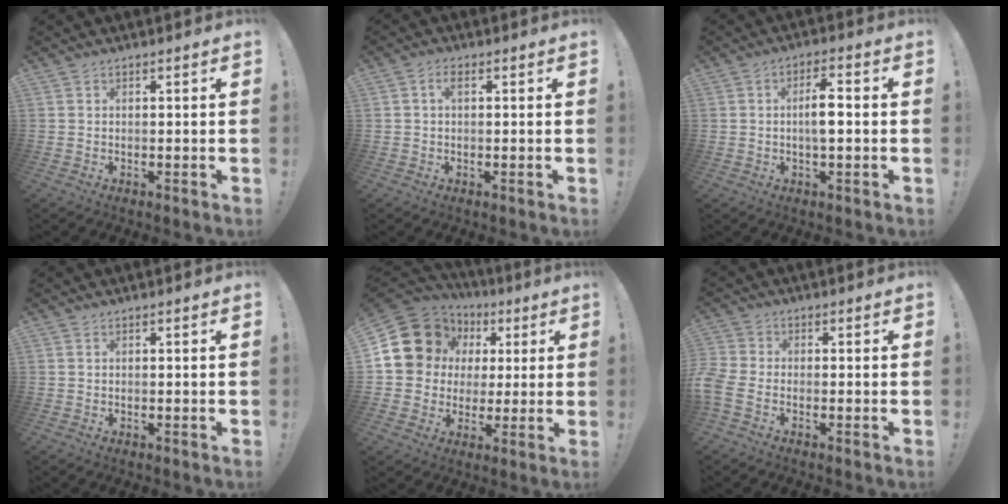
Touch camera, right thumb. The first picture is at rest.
{"total": 2.1, "force": [0.4, 1.1, 1.7], "torque": [-0.030, 0.005, 0.004]}
{"total": 6.1, "force": [-0.2, 1.9, 5.8], "torque": [-0.102, 0.006, -0.009]}
{"total": 0.0}
{"total": 16.9, "force": [5.8, 14.1, 7.2], "torque": [-0.123, -0.018, 0.133]}
{"total": 4.6, "force": [-2.1, 2.6, 3.1], "torque": [-0.088, -0.004, -0.037]}